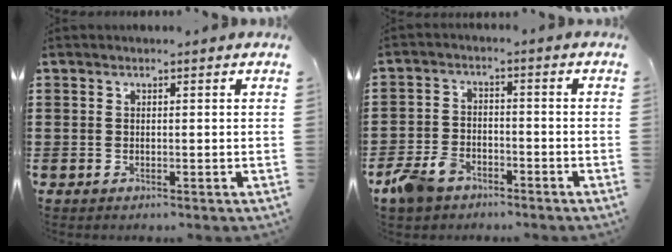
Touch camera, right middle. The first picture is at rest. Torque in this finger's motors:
{"motor_torque": [0.21, -0.12, 0.09, 0.06]}